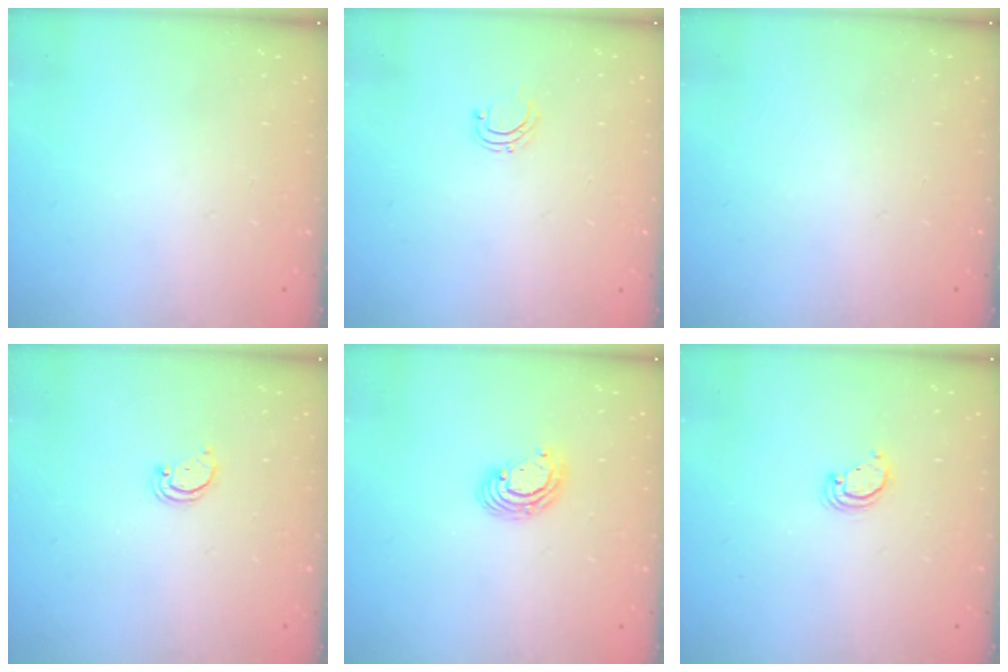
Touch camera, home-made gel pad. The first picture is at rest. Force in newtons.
{"total": 4.3, "press": 4.3, "slide": 0.3}
{"total": 0.0}
{"total": 1.5, "press": 1.5, "slide": 0.1}
{"total": 5.6, "press": 5.6, "slide": 0.2}
{"total": 2.9, "press": 2.9, "slide": 0.1}